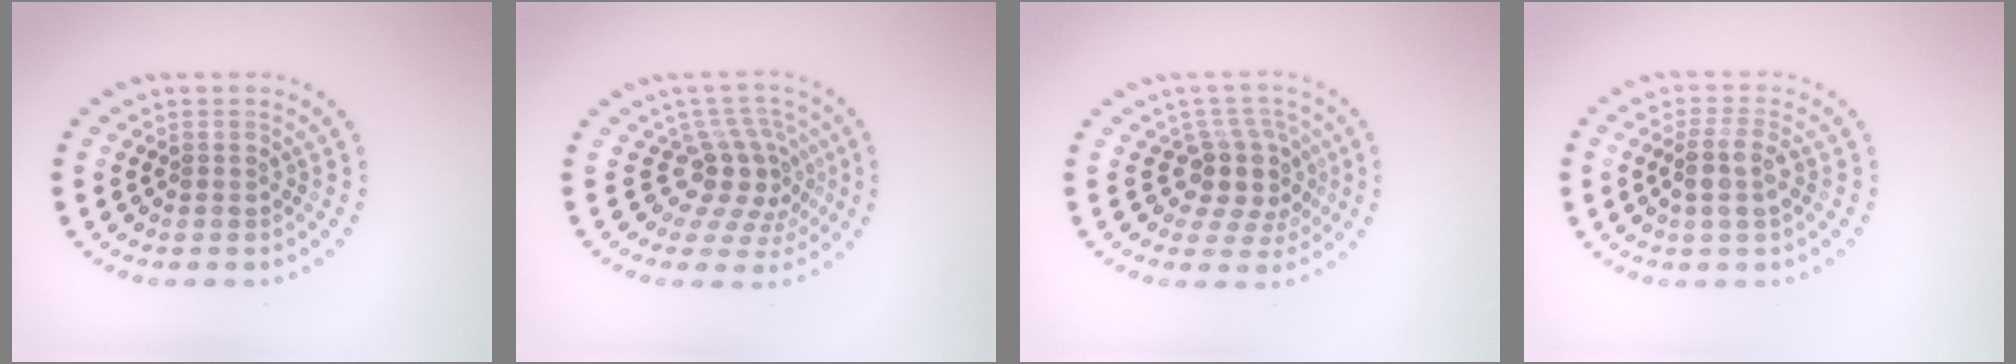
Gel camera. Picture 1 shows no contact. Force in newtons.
{"total": 4.1, "press": 2.9, "slide": 3.0}
{"total": 3.8, "press": 2.9, "slide": 2.4}
{"total": 2.5, "press": 2.3, "slide": 1.0}